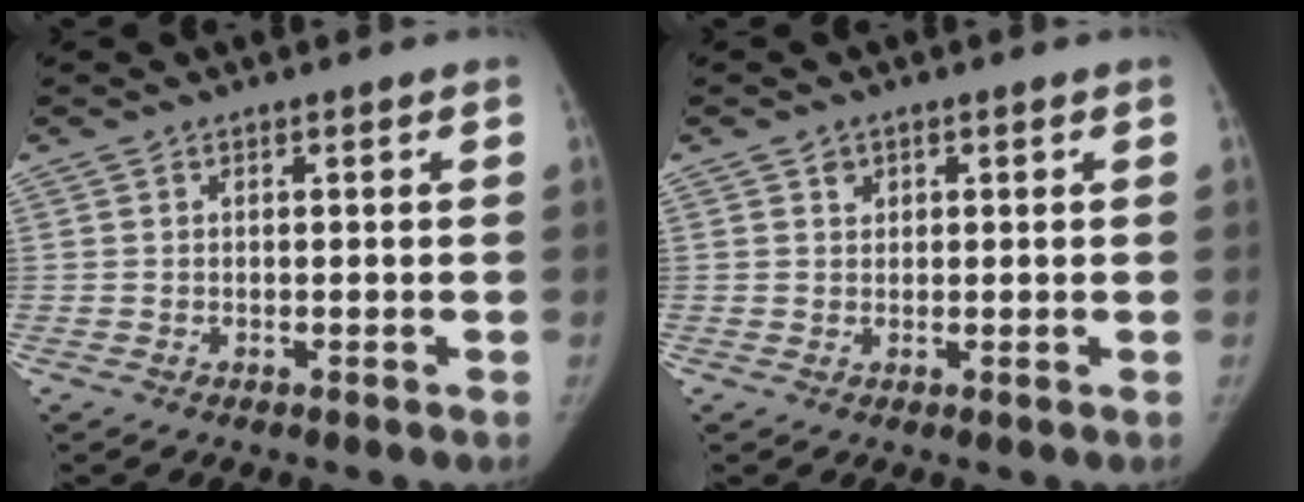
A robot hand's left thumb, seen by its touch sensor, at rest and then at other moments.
{"total": 1.7, "force": [0.8, 1.4, 0.4], "torque": [0.008, -0.003, 0.010]}